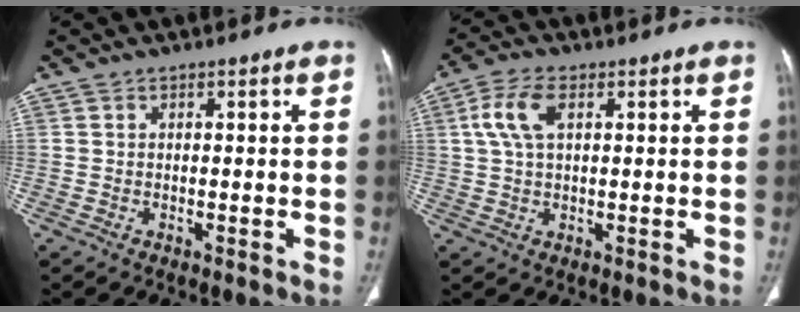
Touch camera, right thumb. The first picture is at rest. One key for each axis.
{"total": 6.7, "fx": 2.0, "fy": 3.5, "fz": 5.3, "tx": -0.120, "ty": 0.013, "tz": 0.039}